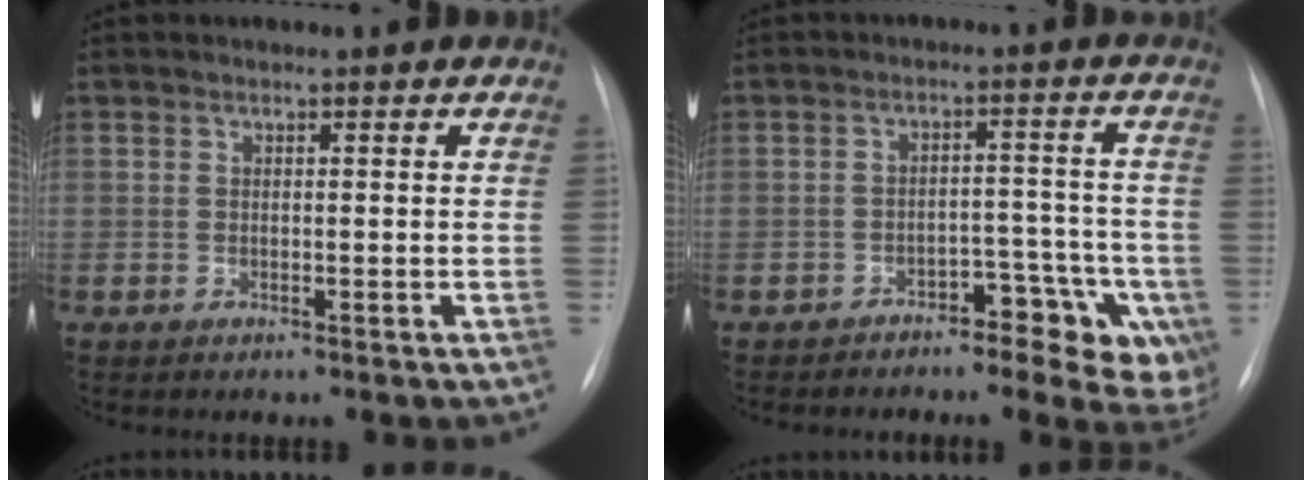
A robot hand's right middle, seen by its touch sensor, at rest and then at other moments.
{"total": 9.2, "force": [-5.5, 4.6, 5.8], "torque": [-0.043, 0.024, -0.078]}